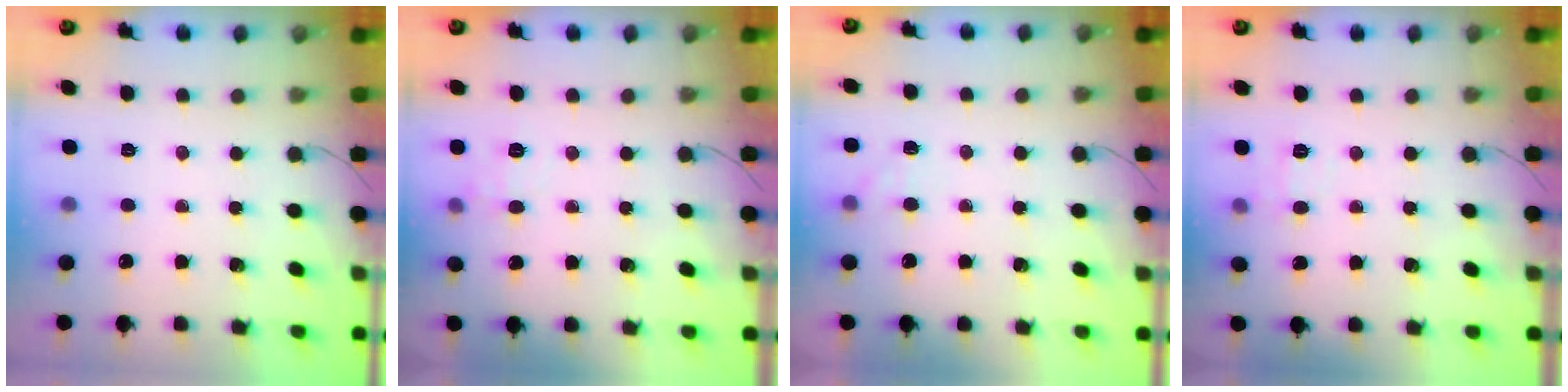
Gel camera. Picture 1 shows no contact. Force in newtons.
{"total": 5.9, "press": 5.7, "slide": 1.6}
{"total": 6.1, "press": 5.9, "slide": 1.6}
{"total": 5.3, "press": 5.0, "slide": 1.5}